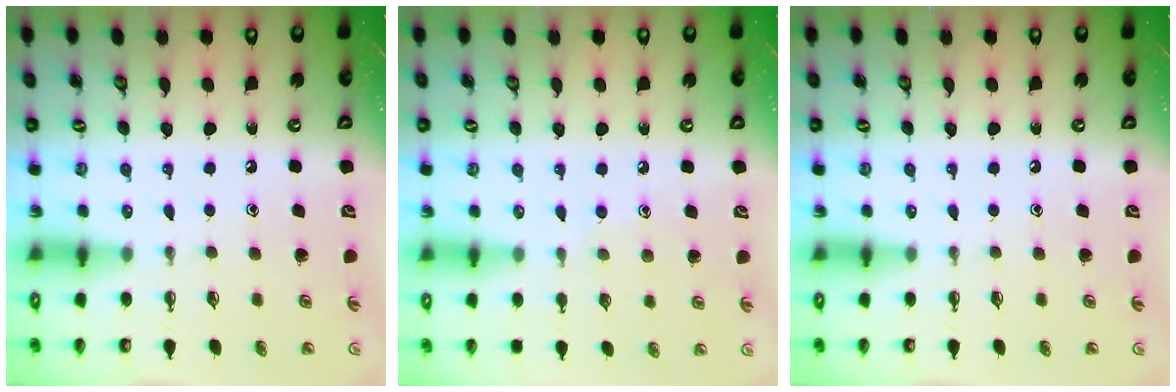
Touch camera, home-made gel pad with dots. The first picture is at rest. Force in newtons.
{"total": 5.2, "press": 5.2, "slide": 0.6}
{"total": 0.0}